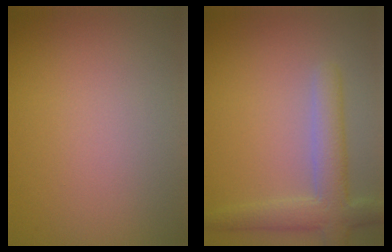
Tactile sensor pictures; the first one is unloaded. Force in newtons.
{"total": 4.3, "press": 4.3, "slide": 0.4}